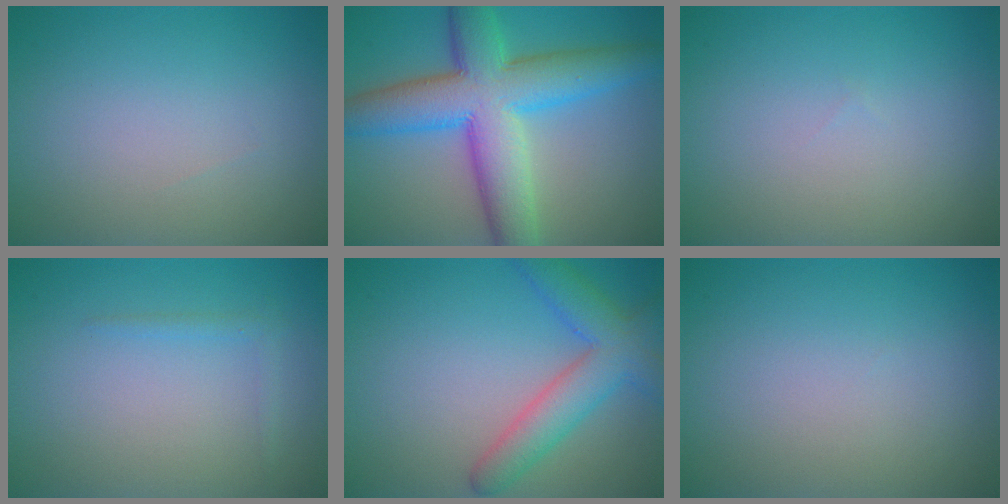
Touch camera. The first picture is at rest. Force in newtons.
{"total": 10.6, "press": 10.6, "slide": 0.2}
{"total": 0.0}
{"total": 1.1, "press": 1.1, "slide": 0.1}
{"total": 5.3, "press": 5.3, "slide": 0.2}
{"total": 0.0}